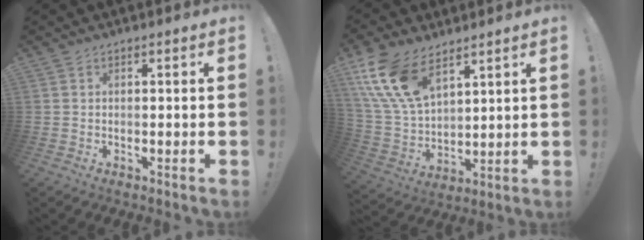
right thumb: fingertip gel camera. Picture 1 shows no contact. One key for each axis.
{"total": 16.3, "fx": 9.8, "fy": 8.7, "fz": 9.8, "tx": -0.225, "ty": -0.048, "tz": 0.187}